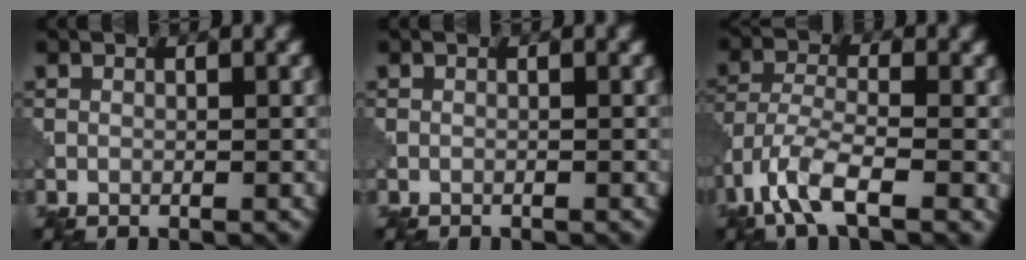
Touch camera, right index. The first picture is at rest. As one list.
[{"total": 0.7, "force": [-0.7, 0.0, 0.1], "torque": [0.004, -0.004, -0.012]}, {"total": 6.8, "force": [-3.8, 2.3, 5.2], "torque": [-0.113, -0.004, -0.084]}]